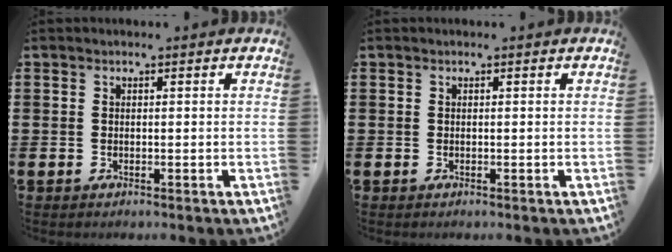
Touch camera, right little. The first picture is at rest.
{"total": 0.0}